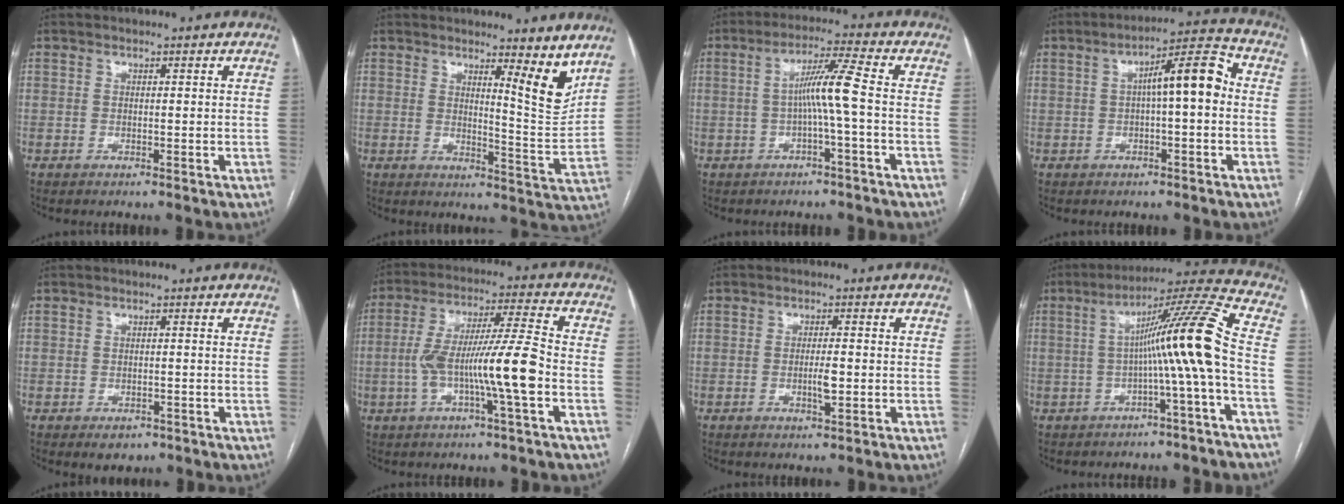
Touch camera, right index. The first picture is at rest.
{"total": 6.7, "force": [4.8, 0.3, 4.6], "torque": [-0.058, -0.035, 0.066]}
{"total": 6.4, "force": [-0.7, -1.0, 6.3], "torque": [-0.113, 0.016, -0.012]}
{"total": 8.6, "force": [0.5, 1.5, 8.4], "torque": [-0.127, 0.031, 0.005]}
{"total": 2.3, "force": [-1.3, 1.6, 1.1], "torque": [-0.009, 0.001, -0.008]}
{"total": 12.6, "force": [-2.9, -0.3, 12.2], "torque": [-0.232, 0.011, -0.055]}
{"total": 2.9, "force": [-0.6, 0.3, 2.8], "torque": [-0.053, -0.002, -0.008]}
{"total": 12.4, "force": [-1.5, -2.3, 12.1], "torque": [-0.176, 0.023, -0.026]}